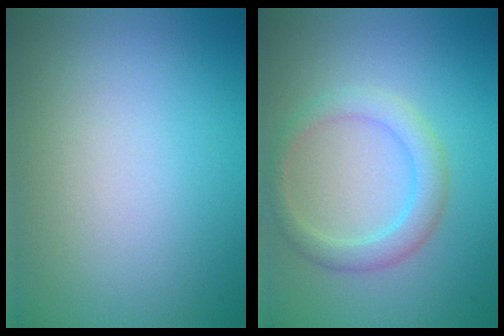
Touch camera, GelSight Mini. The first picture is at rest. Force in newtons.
{"total": 3.0, "press": 3.0, "slide": 0.0}